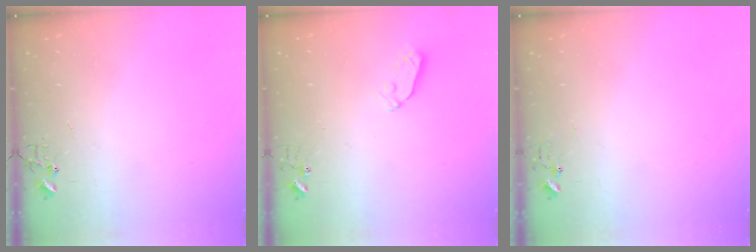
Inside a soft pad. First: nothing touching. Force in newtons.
{"total": 3.6, "press": 3.5, "slide": 0.5}
{"total": 6.0, "press": 6.0, "slide": 0.6}